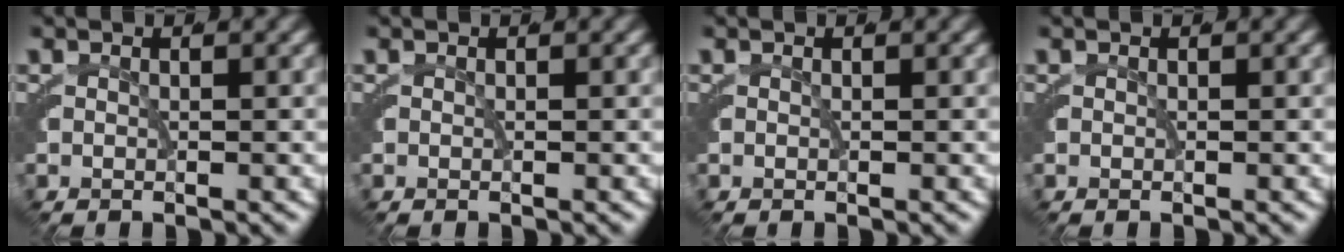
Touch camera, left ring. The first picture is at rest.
{"total": 0.0}
{"total": 0.0}
{"total": 0.0}